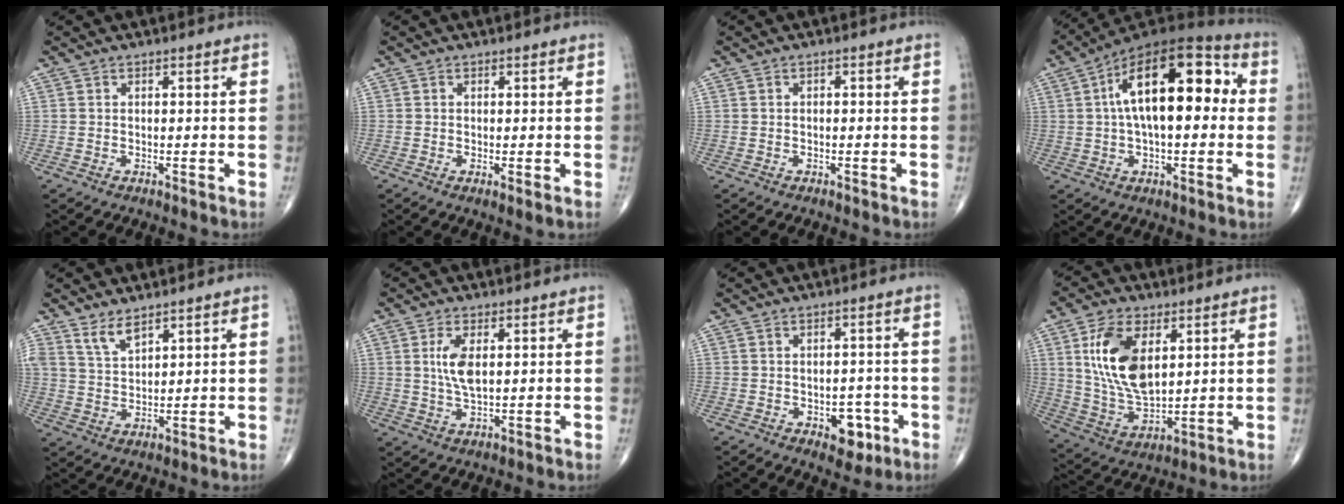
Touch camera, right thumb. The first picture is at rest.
{"total": 1.3, "force": [-0.2, 0.2, 1.2], "torque": [-0.022, -0.006, -0.007]}
{"total": 0.6, "force": [0.0, 0.4, 0.4], "torque": [-0.005, 0.001, -0.002]}
{"total": 20.2, "force": [3.2, 9.4, 17.6], "torque": [-0.262, 0.033, 0.038]}
{"total": 4.3, "force": [3.4, 1.6, 2.1], "torque": [-0.033, -0.024, 0.073]}
{"total": 5.5, "force": [1.2, 2.3, 4.9], "torque": [-0.101, -0.007, 0.025]}
{"total": 5.9, "force": [-2.5, 3.7, 3.9], "torque": [-0.017, 0.015, -0.028]}
{"total": 14.8, "force": [4.4, 7.9, 11.7], "torque": [-0.214, -0.019, 0.093]}